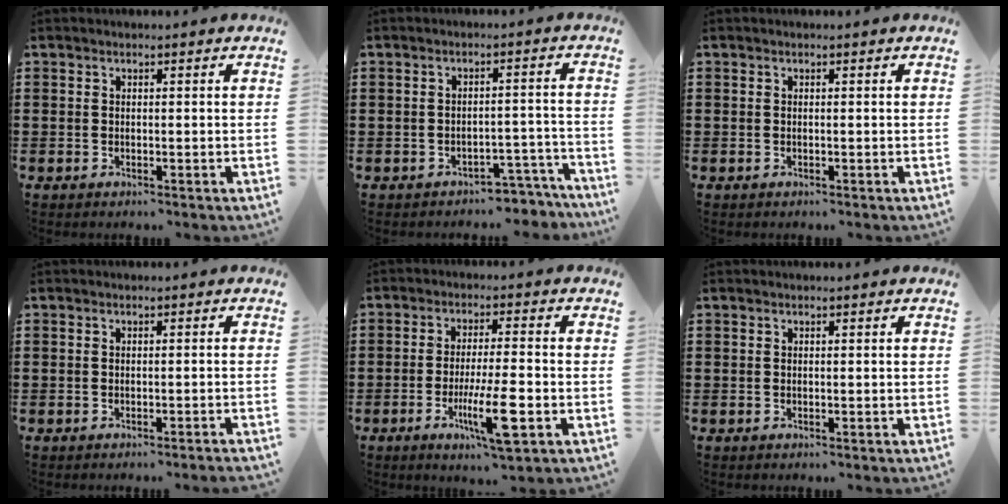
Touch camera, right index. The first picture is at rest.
{"total": 3.3, "force": [-3.2, 0.8, 0.5], "torque": [-0.011, 0.007, -0.067]}
{"total": 0.0}
{"total": 0.8, "force": [-0.7, -0.2, 0.4], "torque": [-0.008, -0.002, -0.014]}
{"total": 9.6, "force": [-3.4, 1.5, 8.9], "torque": [-0.174, -0.016, -0.061]}
{"total": 0.0}